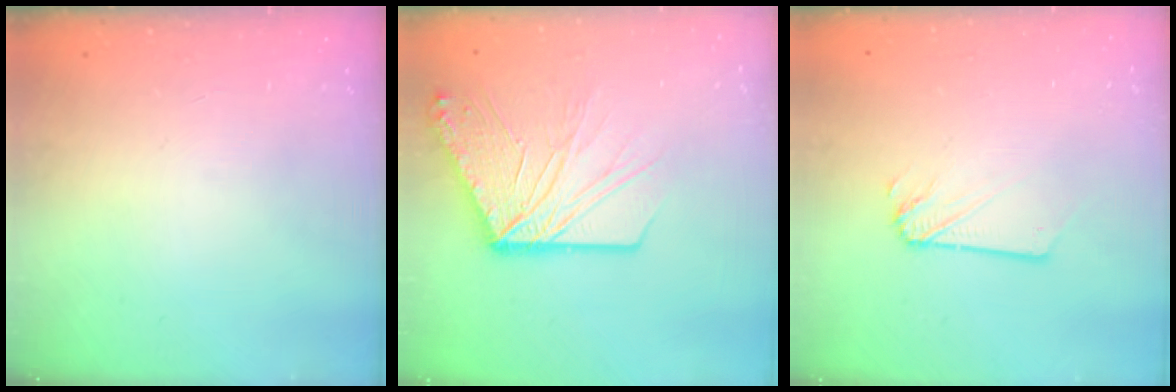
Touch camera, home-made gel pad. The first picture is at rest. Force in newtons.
{"total": 18.3, "press": 18.2, "slide": 1.6}
{"total": 2.0, "press": 2.0, "slide": 0.3}